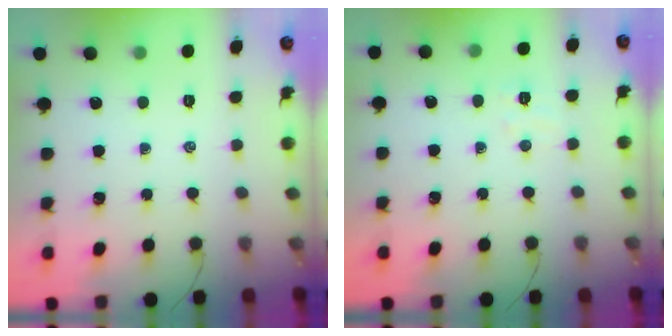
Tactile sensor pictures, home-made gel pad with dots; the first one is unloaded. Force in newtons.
{"total": 4.8, "press": 4.7, "slide": 1.1}